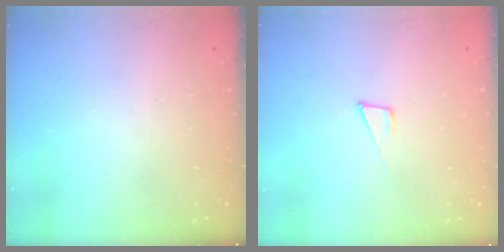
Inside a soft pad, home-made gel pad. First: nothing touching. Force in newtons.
{"total": 6.3, "press": 6.1, "slide": 1.2}